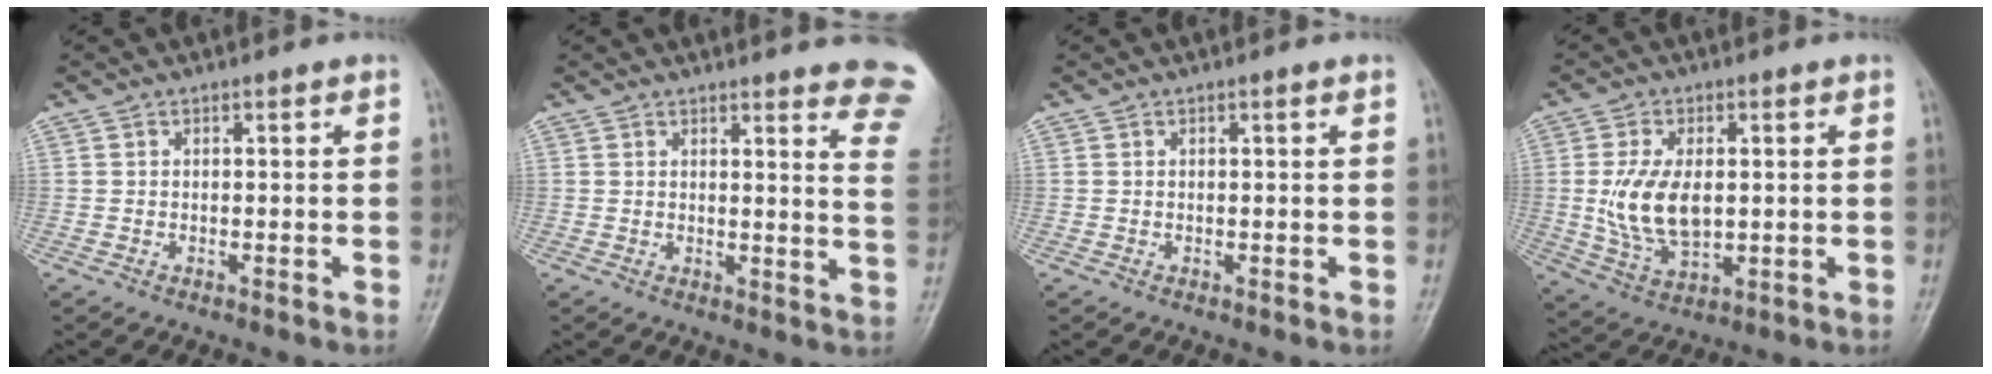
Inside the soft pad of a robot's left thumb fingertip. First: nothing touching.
{"total": 13.9, "force": [12.1, 2.0, 6.4], "torque": [-0.040, -0.091, 0.111]}
{"total": 0.5, "force": [0.2, -0.1, 0.5], "torque": [-0.011, 0.001, 0.003]}
{"total": 10.9, "force": [0.5, 6.2, 8.9], "torque": [-0.167, -0.011, 0.020]}